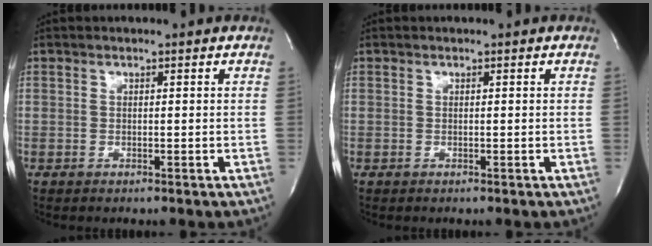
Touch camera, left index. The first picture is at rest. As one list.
[{"total": 0.0}]